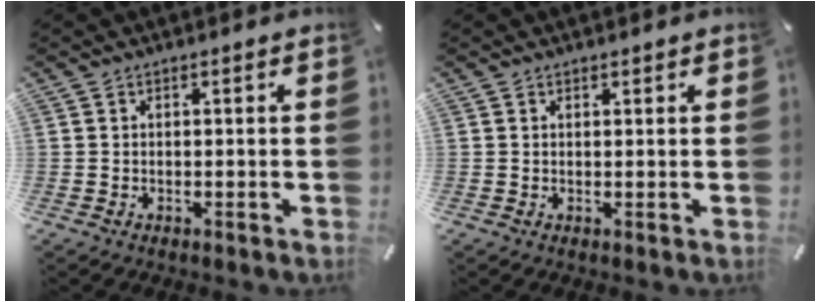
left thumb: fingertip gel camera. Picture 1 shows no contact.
{"total": 0.6, "force": [0.5, 0.3, 0.1], "torque": [-0.003, -0.001, 0.010]}